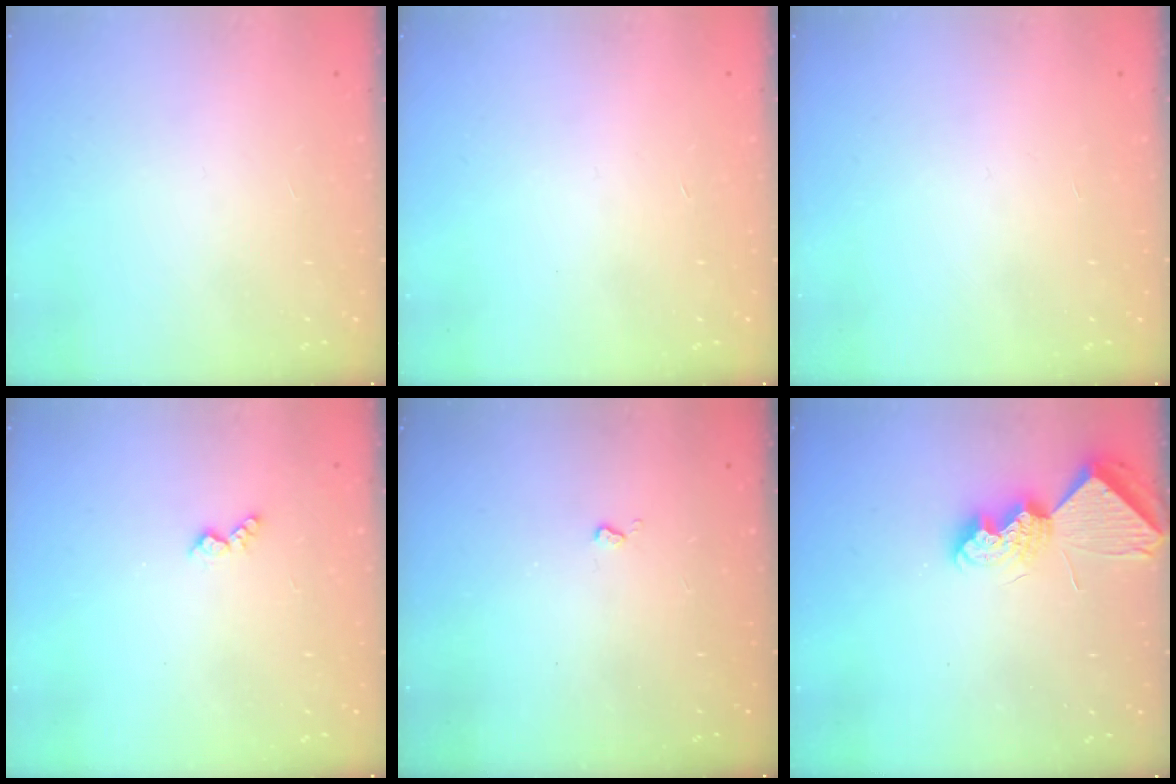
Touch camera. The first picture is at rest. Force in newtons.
{"total": 0.0}
{"total": 0.0}
{"total": 3.8, "press": 3.7, "slide": 0.6}
{"total": 2.5, "press": 2.4, "slide": 0.5}
{"total": 9.1, "press": 9.1, "slide": 0.4}